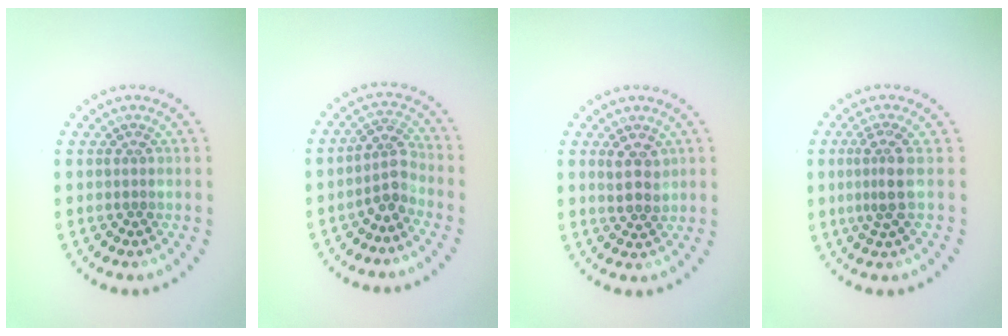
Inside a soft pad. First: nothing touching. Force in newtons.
{"total": 2.5, "press": 2.0, "slide": 1.6}
{"total": 2.4, "press": 2.3, "slide": 0.8}
{"total": 2.6, "press": 1.9, "slide": 1.8}